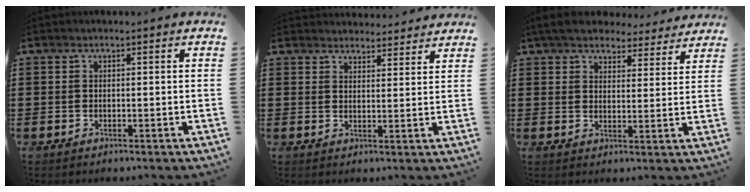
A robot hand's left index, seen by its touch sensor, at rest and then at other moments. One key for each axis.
{"total": 3.3, "fx": 3.3, "fy": 0.6, "fz": 0.0, "tx": -0.011, "ty": -0.010, "tz": 0.062}
{"total": 5.8, "fx": 5.4, "fy": 1.3, "fz": 1.6, "tx": -0.055, "ty": -0.018, "tz": 0.097}